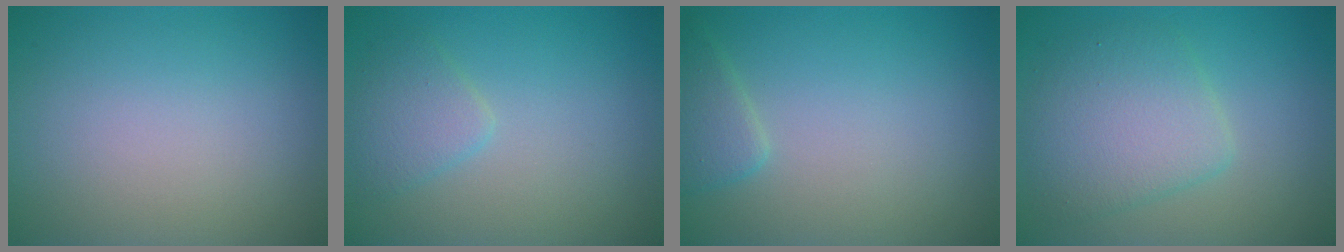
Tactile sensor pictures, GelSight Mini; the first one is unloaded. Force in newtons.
{"total": 2.2, "press": 2.2, "slide": 0.1}
{"total": 1.8, "press": 1.8, "slide": 0.1}
{"total": 4.9, "press": 4.9, "slide": 0.1}